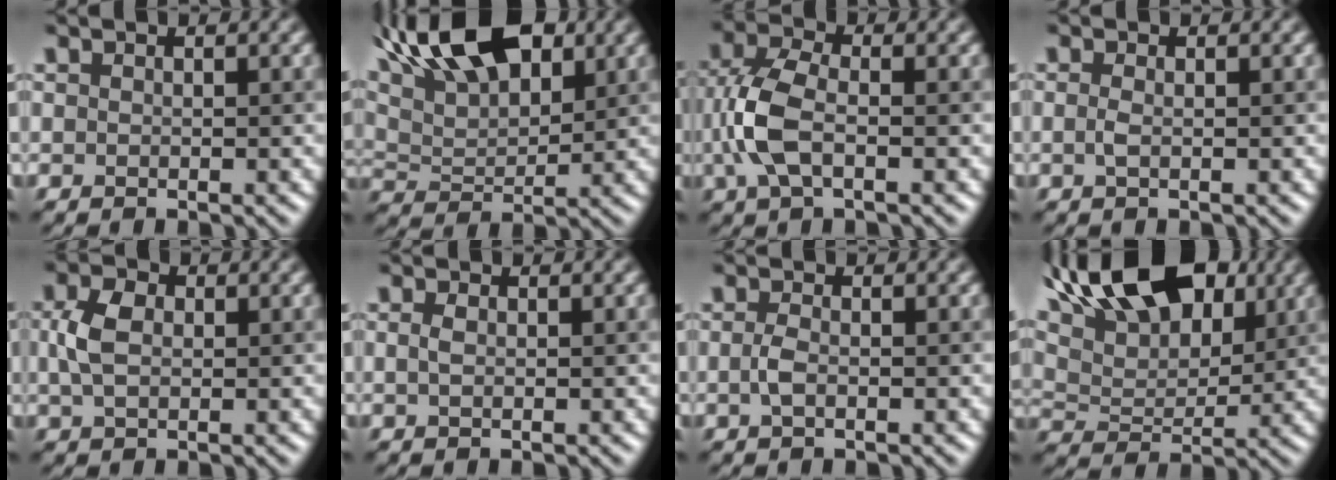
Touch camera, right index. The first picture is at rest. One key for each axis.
{"total": 10.8, "fx": 6.5, "fy": 4.8, "fz": 7.2, "tx": -0.128, "ty": 0.027, "tz": 0.099}
{"total": 5.2, "fx": -0.8, "fy": 2.7, "fz": 4.4, "tx": -0.112, "ty": 0.005, "tz": -0.022}
{"total": 0.9, "fx": -0.1, "fy": 0.3, "fz": 0.9, "tx": -0.021, "ty": -0.002, "tz": -0.003}
{"total": 3.5, "fx": 0.5, "fy": 2.4, "fz": 2.5, "tx": -0.057, "ty": 0.005, "tz": 0.006}
{"total": 0.8, "fx": 0.1, "fy": 0.4, "fz": 0.7, "tx": -0.018, "ty": 0.001, "tz": 0.001}
{"total": 1.4, "fx": -0.3, "fy": 0.6, "fz": 1.2, "tx": -0.030, "ty": -0.001, "tz": -0.010}
{"total": 13.9, "fx": 8.2, "fy": 6.9, "fz": 8.8, "tx": -0.157, "ty": 0.036, "tz": 0.105}